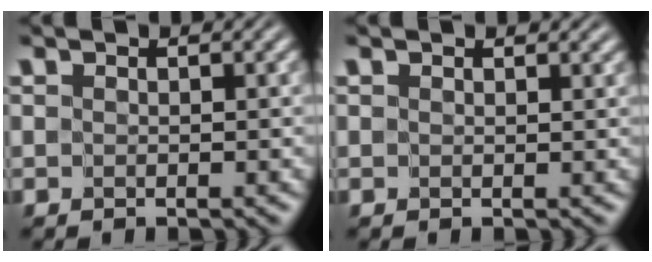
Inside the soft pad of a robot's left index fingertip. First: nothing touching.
{"total": 1.1, "force": [0.9, 0.4, 0.5], "torque": [-0.001, 0.001, 0.013]}